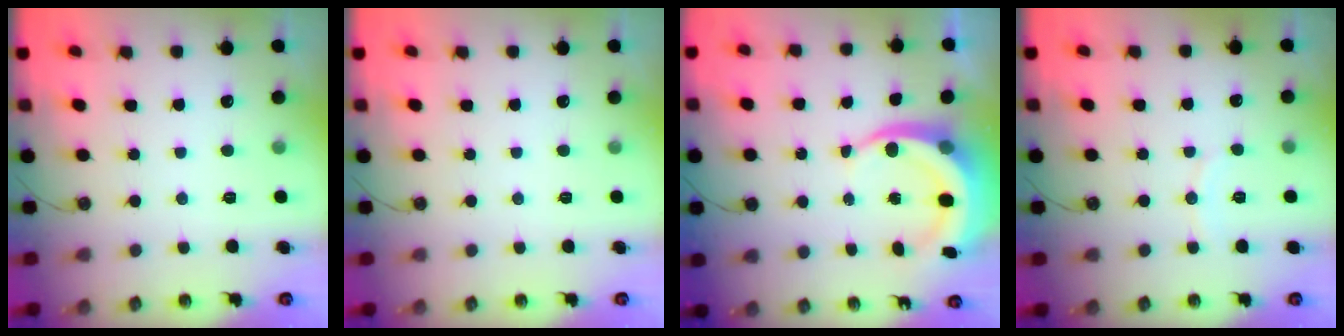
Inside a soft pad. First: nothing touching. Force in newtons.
{"total": 0.0}
{"total": 8.8, "press": 8.6, "slide": 1.6}
{"total": 3.8, "press": 3.8, "slide": 0.1}